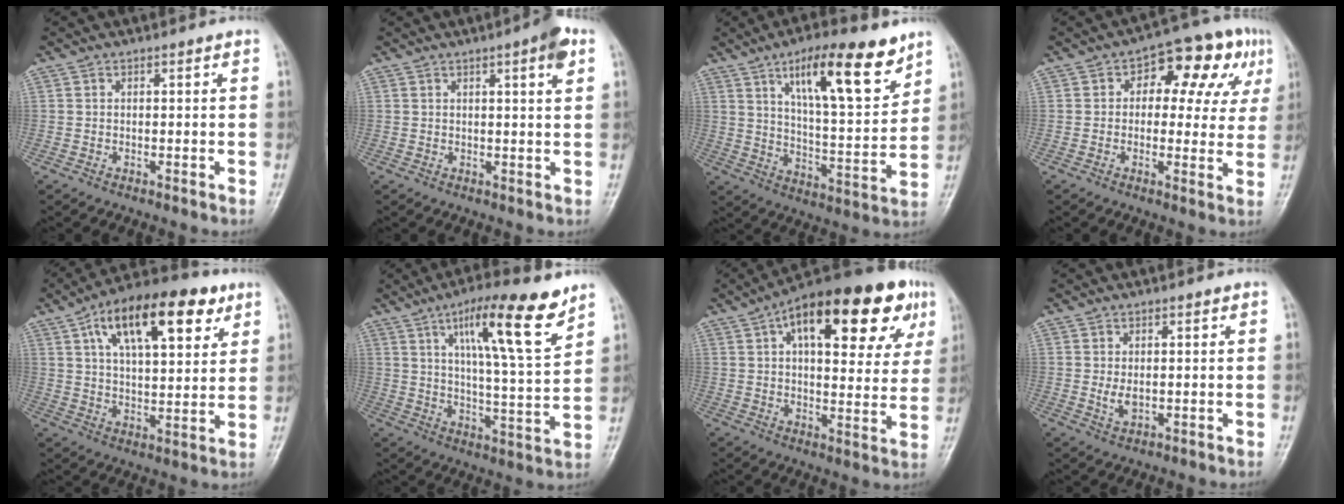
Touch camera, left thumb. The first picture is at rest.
{"total": 4.4, "force": [2.1, 0.5, 3.9], "torque": [-0.052, -0.005, 0.026]}
{"total": 17.5, "force": [10.2, 5.0, 13.4], "torque": [-0.182, -0.052, 0.169]}
{"total": 12.9, "force": [4.4, 7.7, 9.5], "torque": [-0.063, 0.021, 0.049]}
{"total": 19.3, "force": [9.0, 8.5, 14.8], "torque": [-0.210, -0.011, 0.145]}
{"total": 16.5, "force": [9.5, 2.5, 13.2], "torque": [-0.200, -0.046, 0.157]}
{"total": 25.0, "force": [11.1, 10.5, 19.7], "torque": [-0.259, 0.011, 0.156]}
{"total": 2.5, "force": [0.2, 1.5, 2.1], "torque": [-0.037, -0.008, 0.007]}